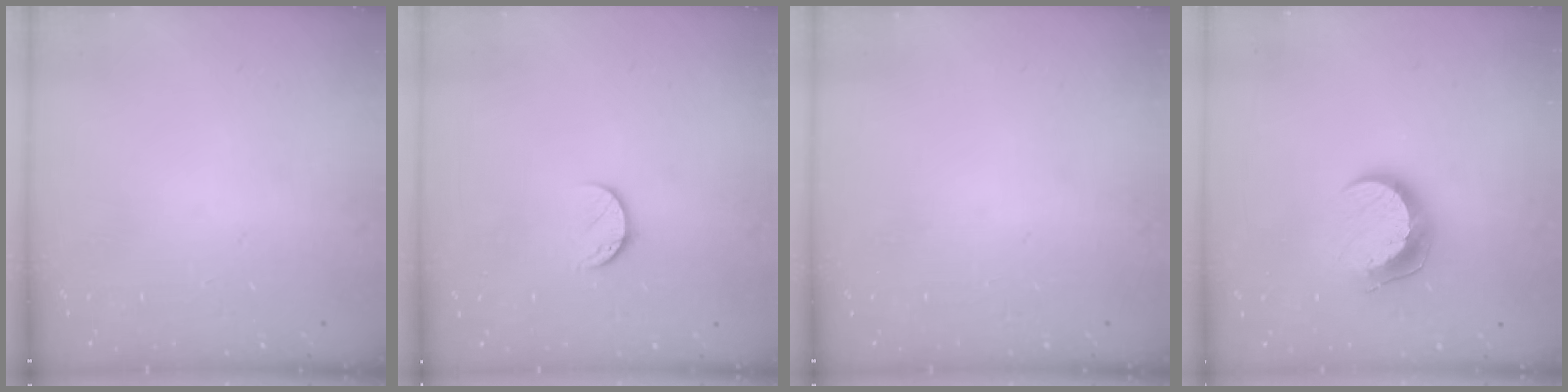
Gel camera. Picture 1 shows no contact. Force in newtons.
{"total": 7.1, "press": 7.1, "slide": 0.8}
{"total": 0.0}
{"total": 10.4, "press": 10.3, "slide": 1.1}